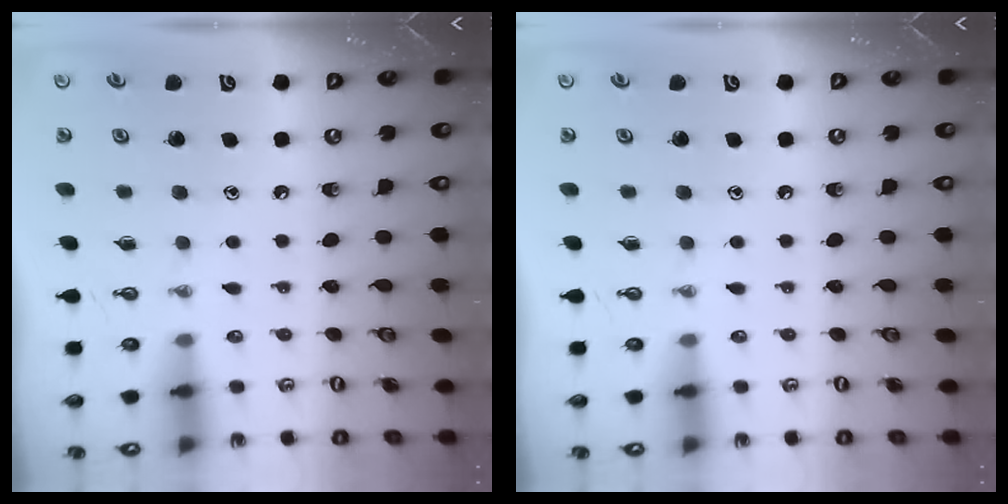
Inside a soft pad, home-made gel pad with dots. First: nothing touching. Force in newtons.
{"total": 0.0}